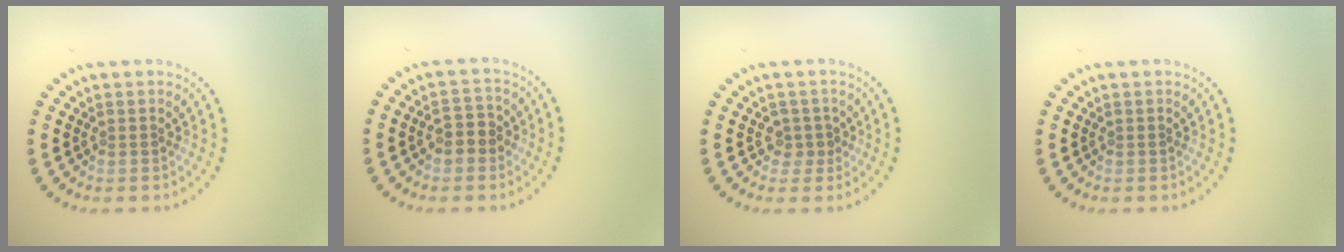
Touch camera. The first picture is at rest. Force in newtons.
{"total": 2.3, "press": 2.2, "slide": 0.6}
{"total": 1.5, "press": 1.1, "slide": 1.0}
{"total": 0.0}